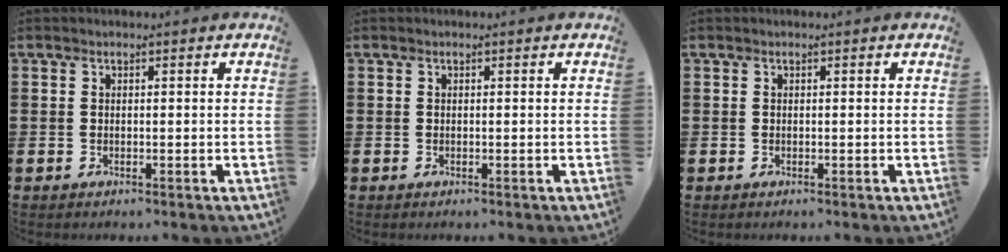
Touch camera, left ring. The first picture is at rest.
{"total": 0.0}
{"total": 0.0}